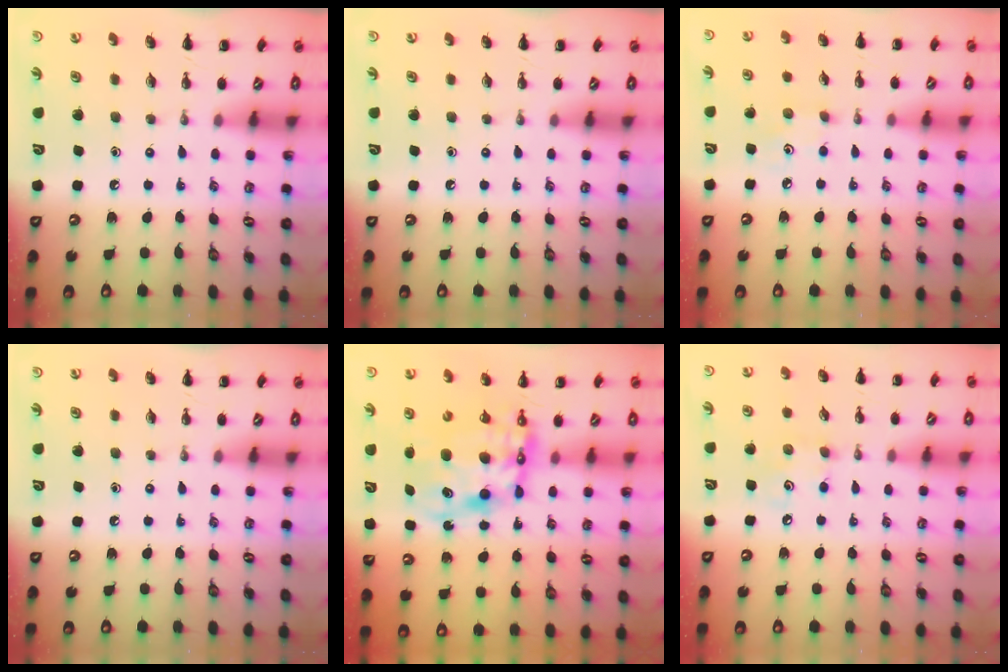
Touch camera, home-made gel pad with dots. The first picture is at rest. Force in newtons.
{"total": 0.0}
{"total": 2.4, "press": 2.3, "slide": 0.7}
{"total": 0.0}
{"total": 11.1, "press": 10.7, "slide": 3.0}
{"total": 4.5, "press": 4.5, "slide": 0.7}